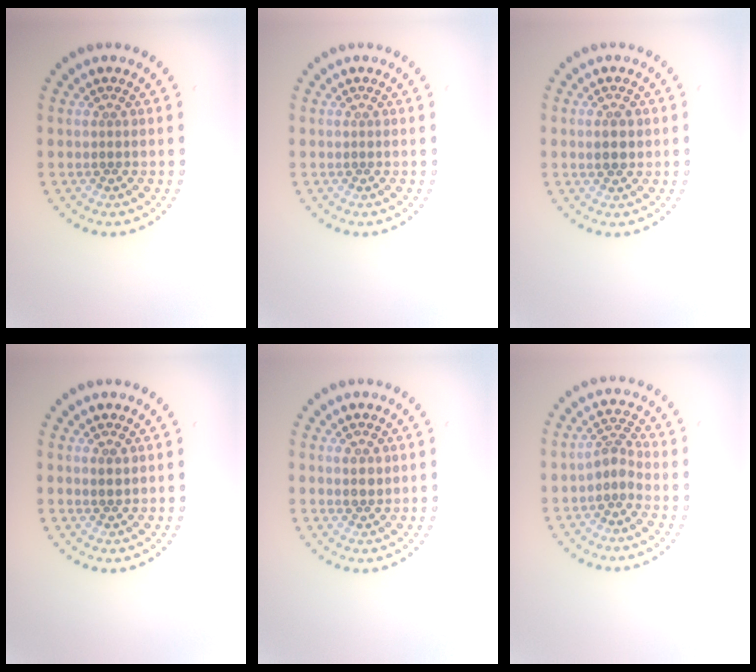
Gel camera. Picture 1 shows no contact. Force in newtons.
{"total": 0.0}
{"total": 2.1, "press": 2.1, "slide": 0.5}
{"total": 0.9, "press": 0.9, "slide": 0.4}
{"total": 1.1, "press": 1.1, "slide": 0.4}
{"total": 2.0, "press": 1.6, "slide": 1.3}